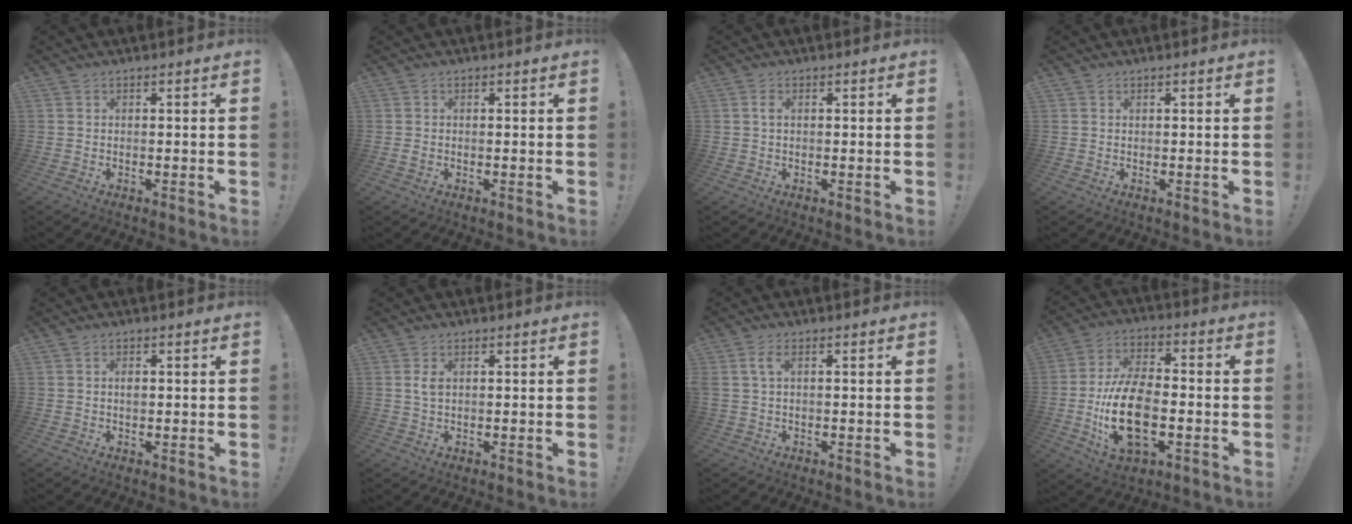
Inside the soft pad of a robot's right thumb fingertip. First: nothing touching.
{"total": 0.9, "force": [-0.1, 0.5, 0.8], "torque": [-0.012, 0.002, -0.003]}
{"total": 1.5, "force": [0.4, 0.7, 1.3], "torque": [-0.024, 0.003, 0.005]}
{"total": 0.0}
{"total": 1.5, "force": [0.1, 1.0, 1.1], "torque": [-0.014, 0.000, -0.001]}
{"total": 2.5, "force": [0.9, 1.3, 1.9], "torque": [-0.023, -0.003, 0.013]}
{"total": 3.2, "force": [0.7, 1.1, 3.0], "torque": [-0.071, 0.006, 0.012]}
{"total": 17.9, "force": [-4.2, 10.2, 14.1], "torque": [-0.262, 0.010, -0.068]}